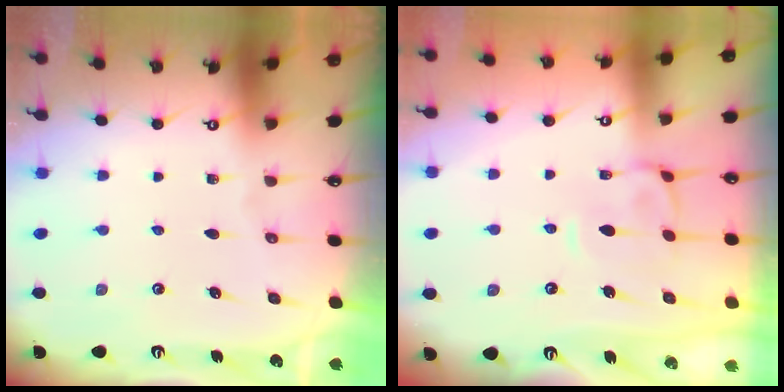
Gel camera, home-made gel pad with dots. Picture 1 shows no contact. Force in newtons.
{"total": 2.0, "press": 1.6, "slide": 1.1}